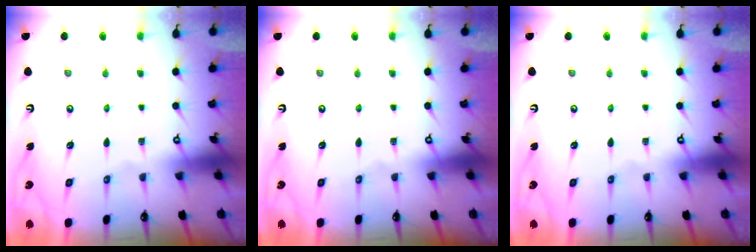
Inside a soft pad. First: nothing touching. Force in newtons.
{"total": 0.0}
{"total": 0.0}